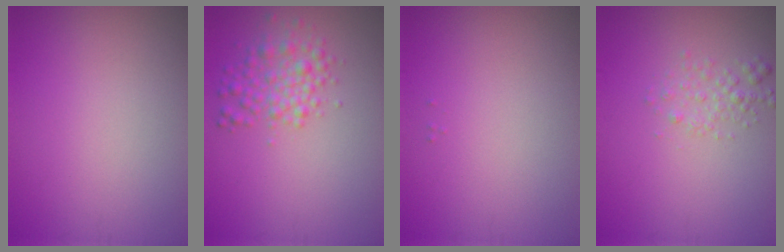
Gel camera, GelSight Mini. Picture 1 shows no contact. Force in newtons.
{"total": 2.9, "press": 2.9, "slide": 0.0}
{"total": 0.0}
{"total": 1.6, "press": 1.6, "slide": 0.1}